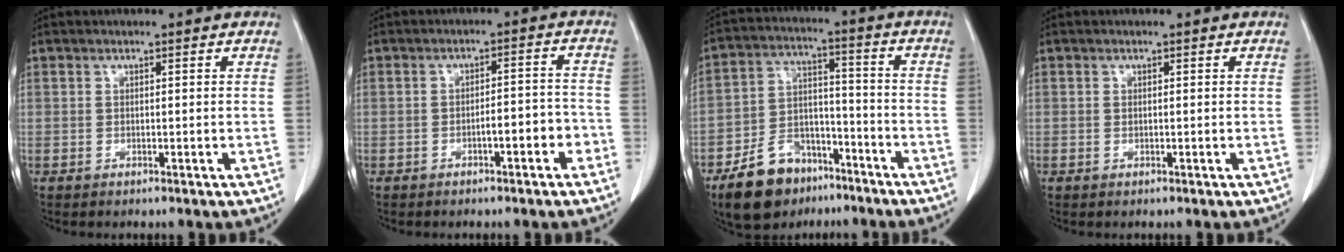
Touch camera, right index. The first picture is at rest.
{"total": 3.9, "force": [-2.0, 1.1, 3.2], "torque": [-0.044, 0.020, -0.026]}
{"total": 11.5, "force": [-7.8, 6.8, 4.9], "torque": [-0.099, 0.013, -0.132]}
{"total": 0.0}